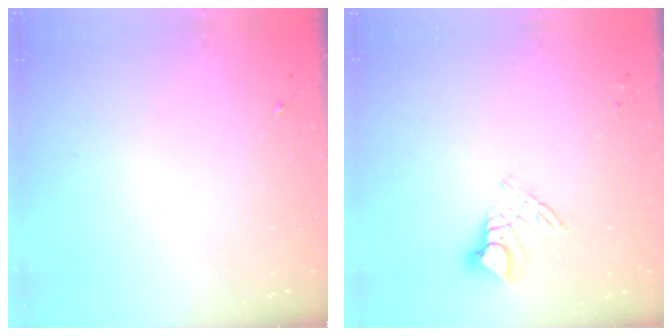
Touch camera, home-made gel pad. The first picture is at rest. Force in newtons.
{"total": 8.8, "press": 8.8, "slide": 0.8}